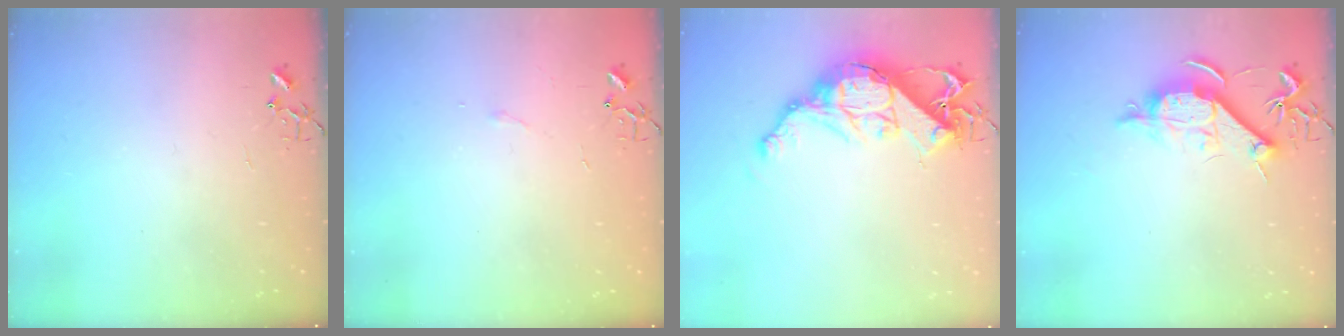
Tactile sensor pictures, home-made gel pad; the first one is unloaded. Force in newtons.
{"total": 3.3, "press": 3.2, "slide": 0.6}
{"total": 15.3, "press": 15.3, "slide": 1.0}
{"total": 10.6, "press": 10.6, "slide": 0.8}